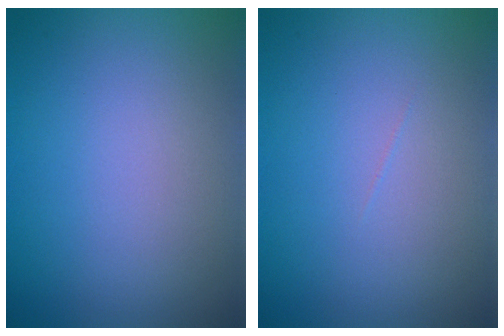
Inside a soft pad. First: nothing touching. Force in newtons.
{"total": 0.0}